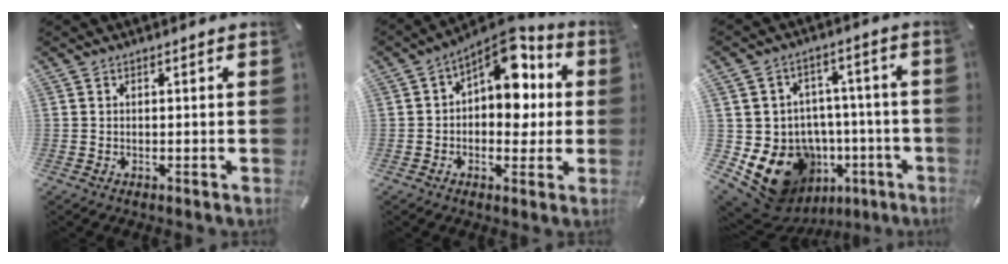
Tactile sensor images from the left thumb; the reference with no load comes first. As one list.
[{"total": 12.4, "force": [5.0, 7.3, 8.6], "torque": [-0.111, -0.037, 0.086]}, {"total": 15.7, "force": [-6.4, 12.6, 6.6], "torque": [-0.108, 0.026, -0.082]}]